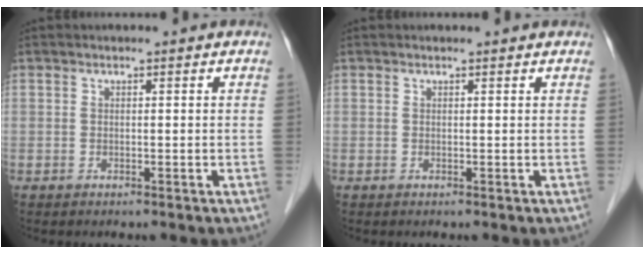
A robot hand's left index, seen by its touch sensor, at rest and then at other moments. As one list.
[{"total": 1.8, "force": [1.8, 0.2, 0.3], "torque": [-0.012, 0.016, 0.017]}]